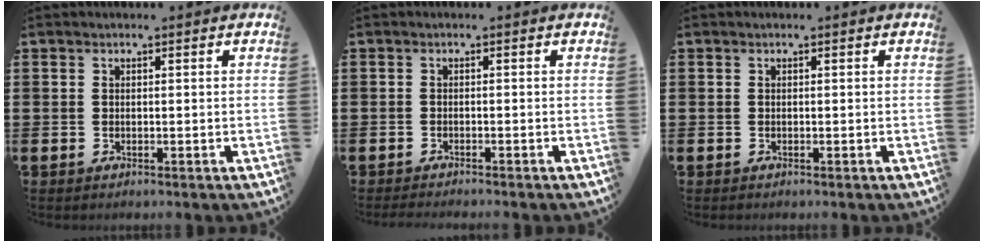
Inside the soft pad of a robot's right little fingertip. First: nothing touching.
{"total": 0.8, "force": [-0.8, -0.1, 0.2], "torque": [-0.003, -0.003, -0.015]}
{"total": 0.0}